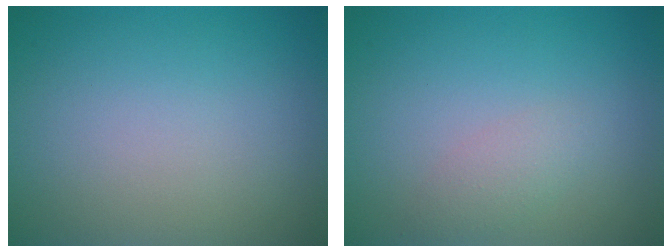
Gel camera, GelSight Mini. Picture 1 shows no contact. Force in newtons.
{"total": 1.5, "press": 1.5, "slide": 0.1}